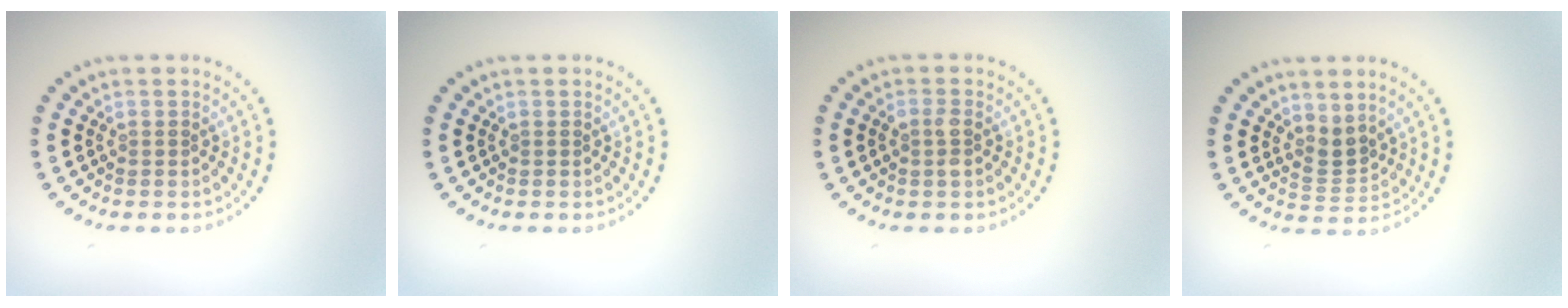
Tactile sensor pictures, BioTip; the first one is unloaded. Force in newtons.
{"total": 0.0}
{"total": 1.5, "press": 1.5, "slide": 0.3}
{"total": 2.3, "press": 1.6, "slide": 1.6}